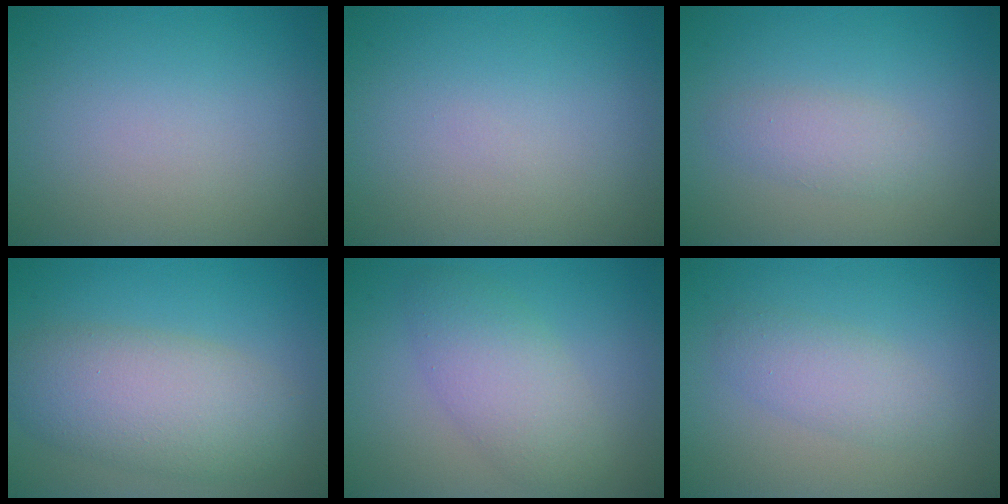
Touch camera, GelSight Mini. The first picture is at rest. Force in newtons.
{"total": 0.0}
{"total": 1.9, "press": 1.9, "slide": 0.0}
{"total": 6.8, "press": 6.8, "slide": 0.2}
{"total": 4.2, "press": 4.2, "slide": 0.1}
{"total": 2.4, "press": 2.4, "slide": 0.1}